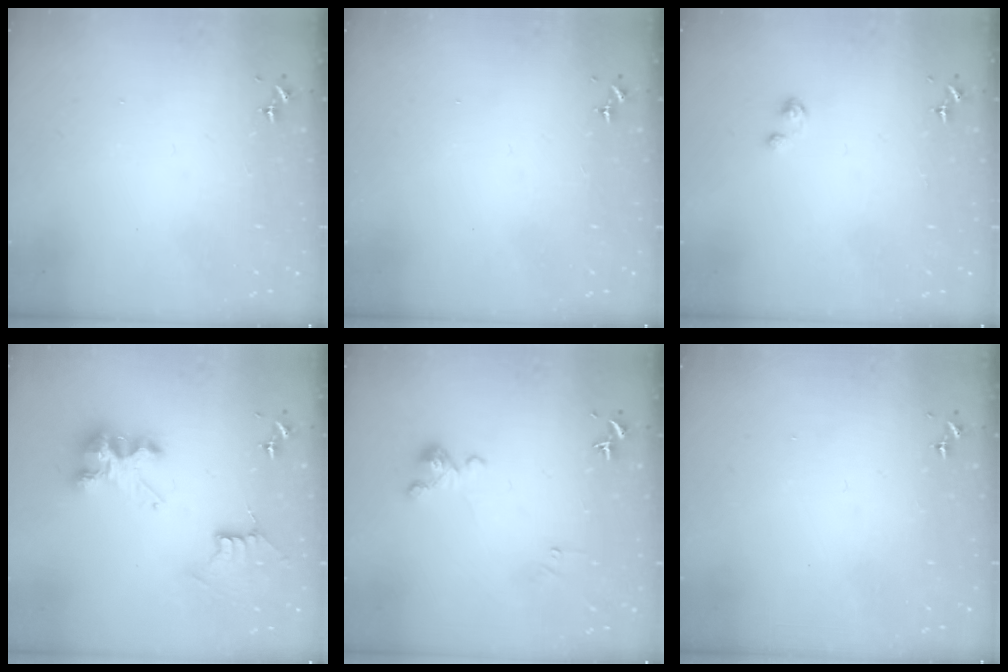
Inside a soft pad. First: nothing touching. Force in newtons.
{"total": 0.0}
{"total": 2.0, "press": 2.0, "slide": 0.4}
{"total": 8.5, "press": 8.5, "slide": 0.4}
{"total": 0.0}
{"total": 0.0}